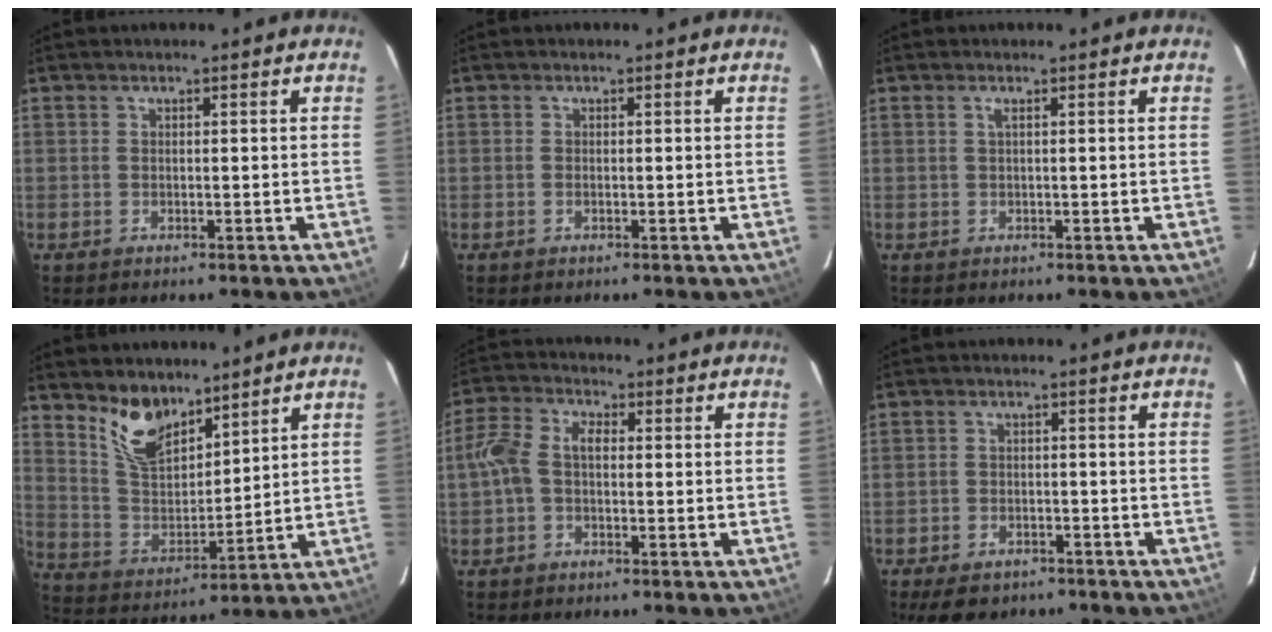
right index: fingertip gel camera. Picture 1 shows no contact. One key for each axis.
{"total": 0.0}
{"total": 0.7, "fx": 0.2, "fy": -0.3, "fz": 0.6, "tx": -0.011, "ty": 0.001, "tz": 0.002}
{"total": 10.7, "fx": 8.2, "fy": 4.6, "fz": 5.3, "tx": -0.102, "ty": -0.001, "tz": 0.165}
{"total": 5.8, "fx": -0.8, "fy": 3.7, "fz": 4.3, "tx": -0.097, "ty": 0.019, "tz": -0.019}
{"total": 7.7, "fx": -5.8, "fy": 4.0, "fz": 3.1, "tx": -0.078, "ty": -0.001, "tz": -0.086}